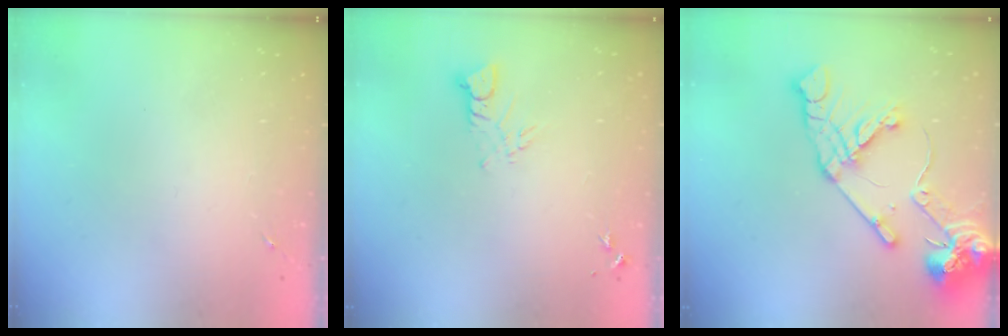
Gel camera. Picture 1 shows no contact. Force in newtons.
{"total": 3.9, "press": 3.9, "slide": 0.4}
{"total": 17.1, "press": 16.9, "slide": 2.3}